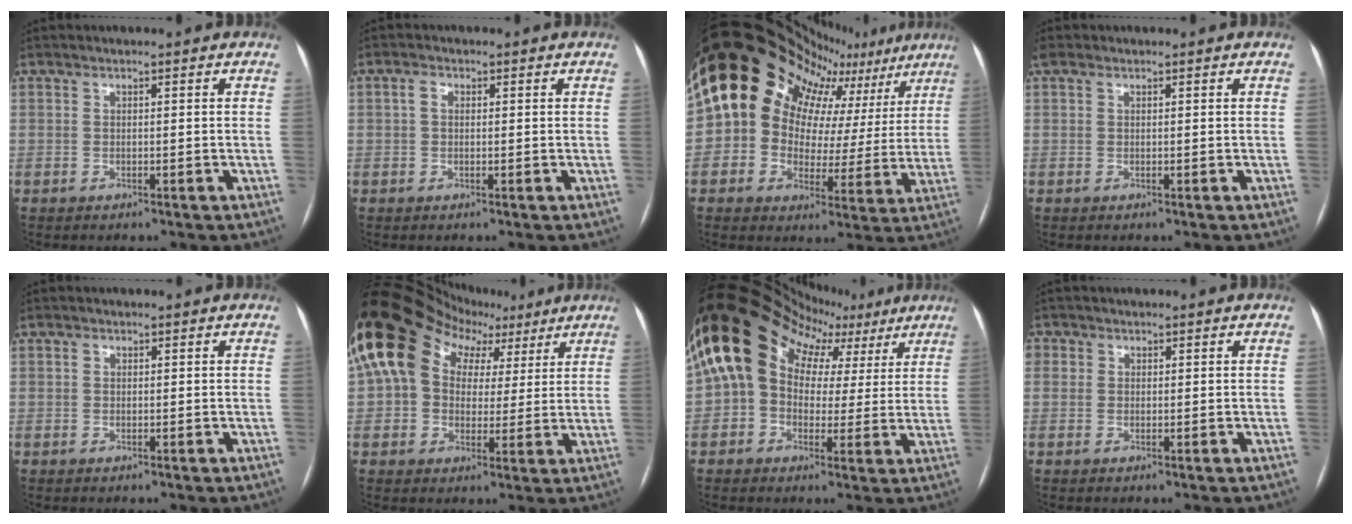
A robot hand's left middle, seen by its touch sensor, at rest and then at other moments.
{"total": 1.5, "force": [0.3, 1.1, 1.1], "torque": [-0.026, 0.014, 0.005]}
{"total": 17.6, "force": [11.1, 10.6, 8.6], "torque": [-0.129, 0.069, 0.134]}
{"total": 1.0, "force": [0.7, 0.5, 0.5], "torque": [-0.016, 0.022, 0.015]}
{"total": 0.6, "force": [0.3, 0.4, 0.3], "torque": [-0.009, 0.006, 0.005]}
{"total": 16.4, "force": [5.1, 12.9, 8.7], "torque": [-0.183, 0.092, 0.100]}
{"total": 17.6, "force": [6.4, 13.7, 8.9], "torque": [-0.182, 0.107, 0.111]}
{"total": 2.0, "force": [-1.6, 1.2, -0.5], "torque": [0.005, 0.012, -0.011]}